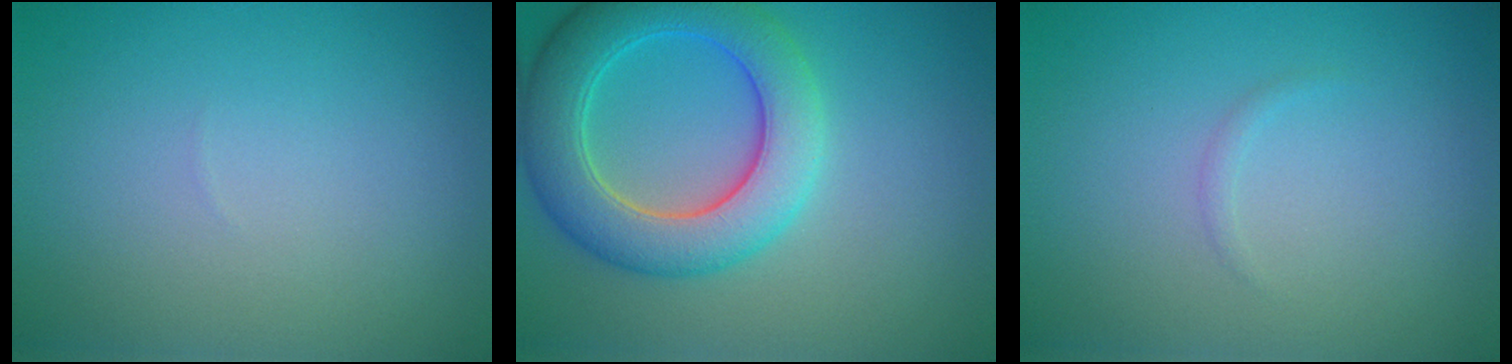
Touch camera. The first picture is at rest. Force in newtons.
{"total": 7.2, "press": 7.2, "slide": 0.3}
{"total": 0.5, "press": 0.5, "slide": 0.0}